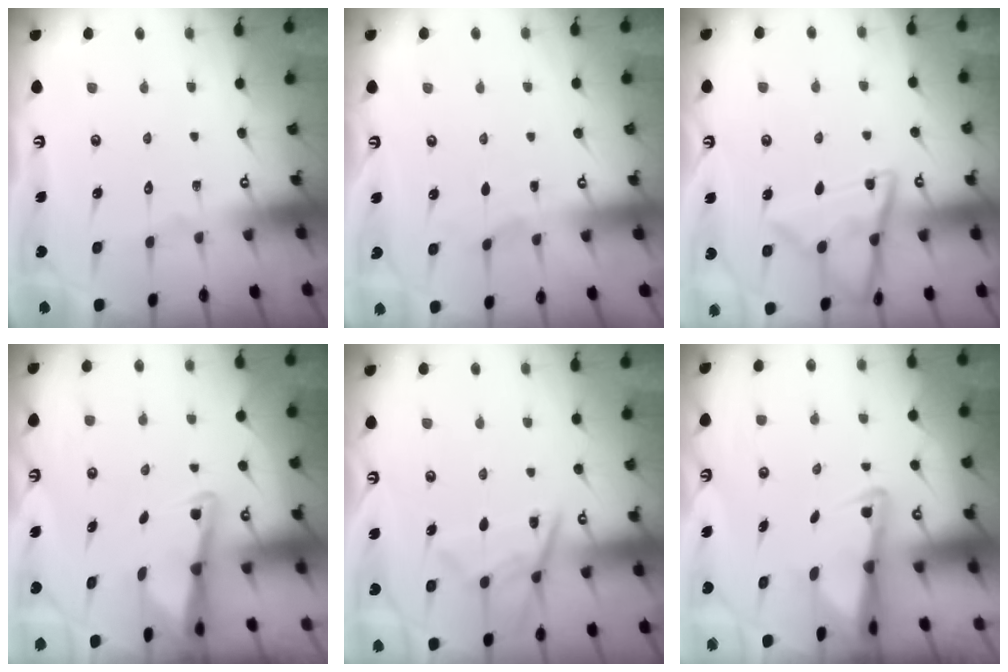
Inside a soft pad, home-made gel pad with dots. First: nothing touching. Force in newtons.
{"total": 2.8, "press": 2.8, "slide": 0.4}
{"total": 12.3, "press": 12.3, "slide": 1.0}
{"total": 2.9, "press": 2.9, "slide": 0.3}
{"total": 11.5, "press": 11.4, "slide": 1.2}
{"total": 2.6, "press": 2.5, "slide": 0.7}